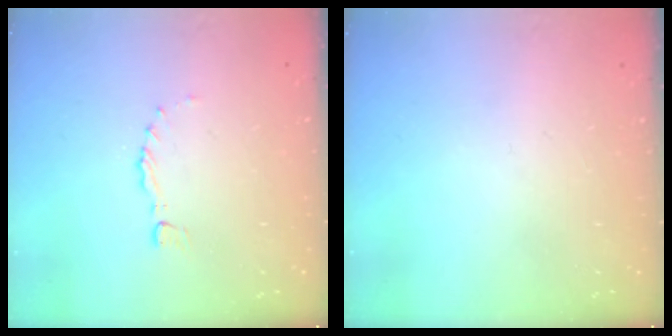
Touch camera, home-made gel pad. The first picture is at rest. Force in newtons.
{"total": 0.0}